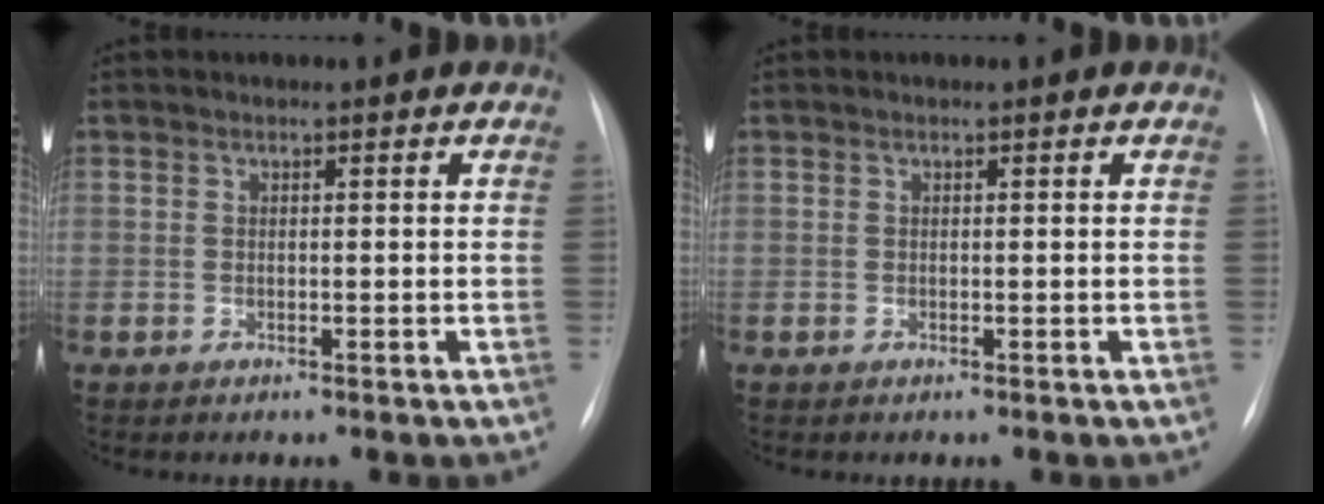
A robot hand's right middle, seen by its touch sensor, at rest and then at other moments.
{"total": 0.0}